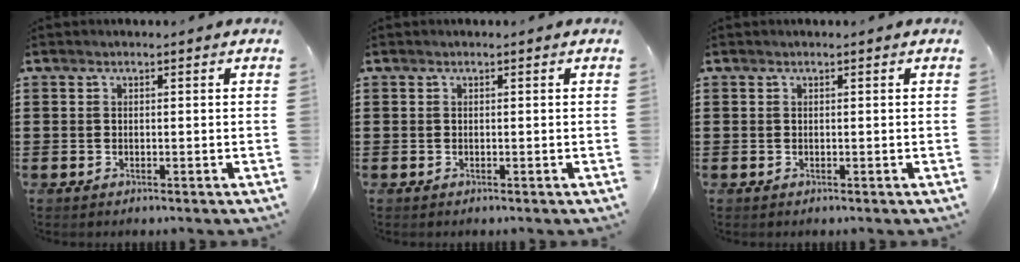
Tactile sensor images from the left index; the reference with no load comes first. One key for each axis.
{"total": 0.0}
{"total": 0.0}